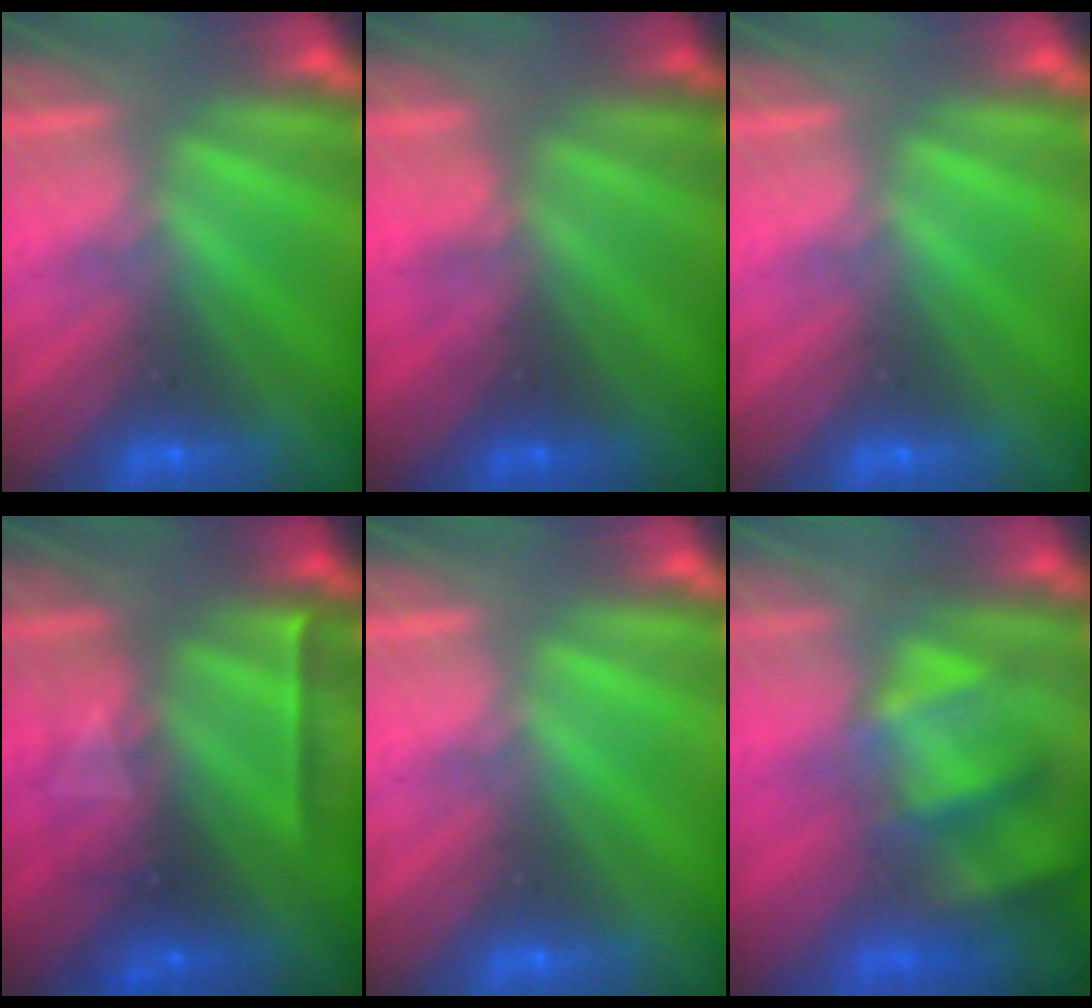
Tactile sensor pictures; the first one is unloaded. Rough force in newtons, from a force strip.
{"total": 4.5}
{"total": 0.0}
{"total": 2.3}
{"total": 0.0}
{"total": 4.9}